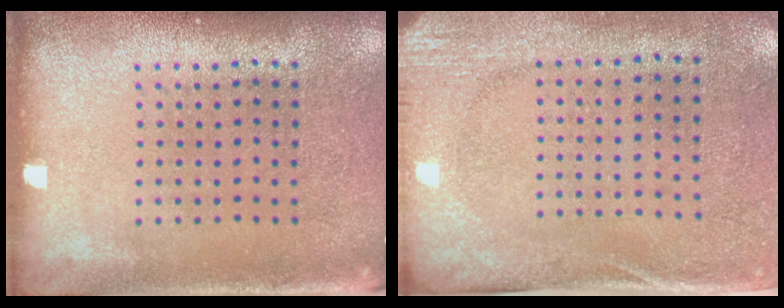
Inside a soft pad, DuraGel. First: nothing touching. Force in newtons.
{"total": 2.8, "press": 2.2, "slide": 1.7}